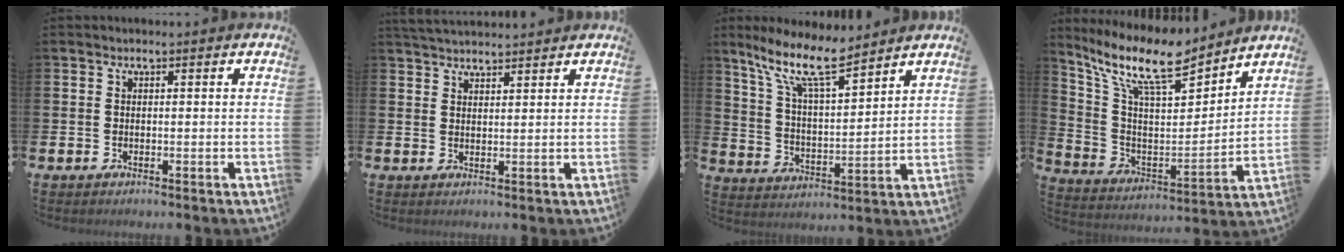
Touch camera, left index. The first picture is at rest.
{"total": 3.2, "force": [3.1, 0.3, 0.4], "torque": [-0.017, -0.012, 0.058]}
{"total": 11.1, "force": [8.9, 2.4, 6.0], "torque": [-0.137, -0.035, 0.157]}
{"total": 12.0, "force": [9.8, 3.1, 6.3], "torque": [-0.145, -0.062, 0.167]}